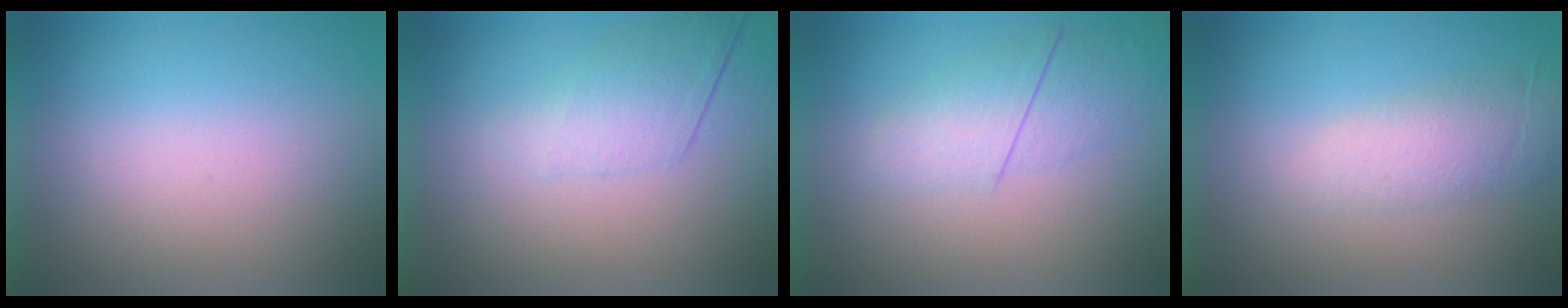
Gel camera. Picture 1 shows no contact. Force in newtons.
{"total": 2.2}
{"total": 2.2}
{"total": 2.0}